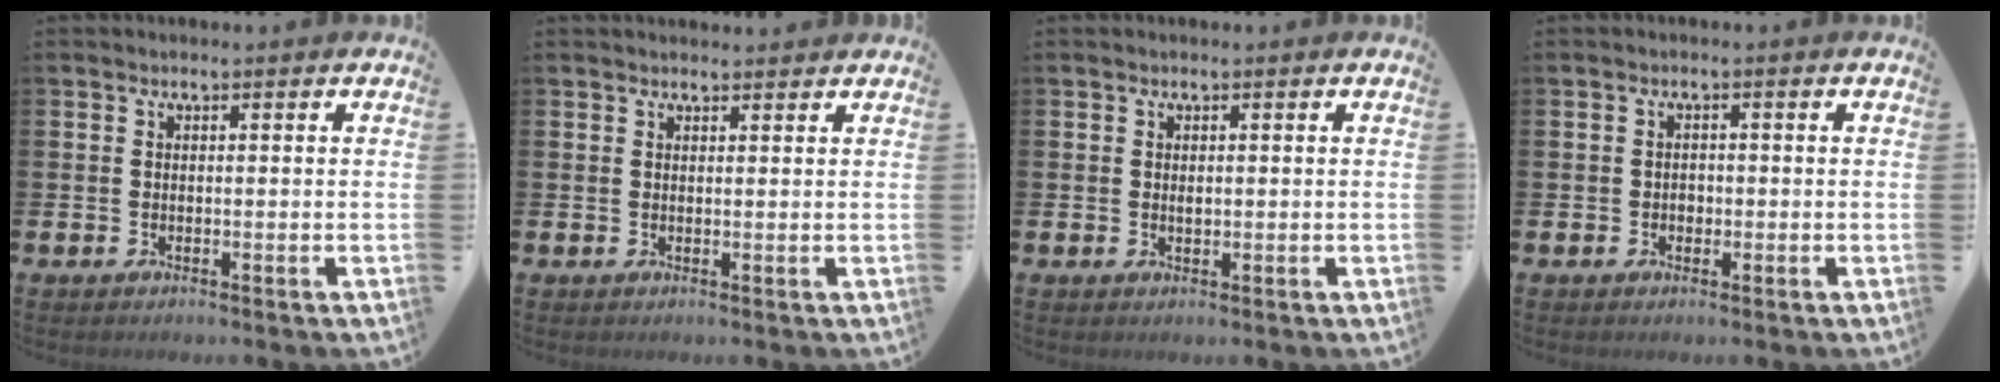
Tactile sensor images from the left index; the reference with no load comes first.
{"total": 1.2, "force": [1.1, 0.2, 0.2], "torque": [0.004, -0.002, 0.018]}
{"total": 0.6, "force": [0.1, 0.3, 0.5], "torque": [-0.002, -0.002, 0.000]}
{"total": 1.1, "force": [-0.3, 0.9, 0.5], "torque": [-0.001, 0.003, -0.008]}